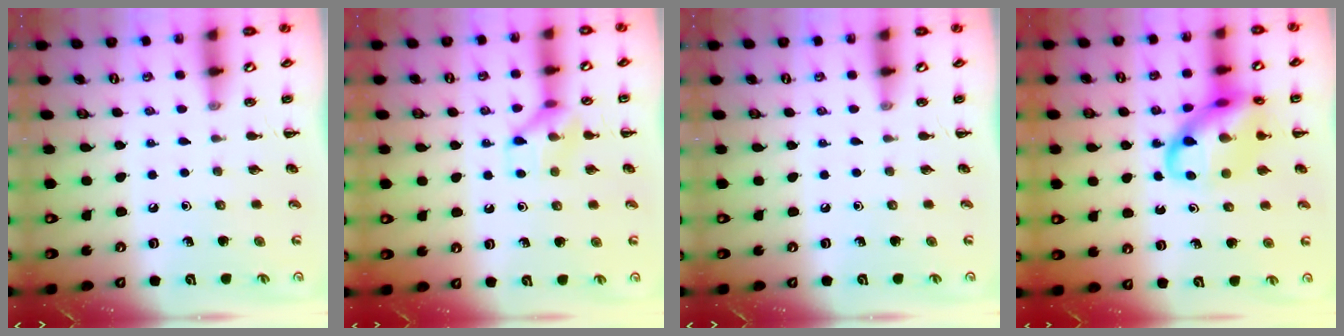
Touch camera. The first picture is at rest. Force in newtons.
{"total": 8.8, "press": 8.7, "slide": 0.6}
{"total": 0.0}
{"total": 15.5, "press": 15.4, "slide": 2.1}